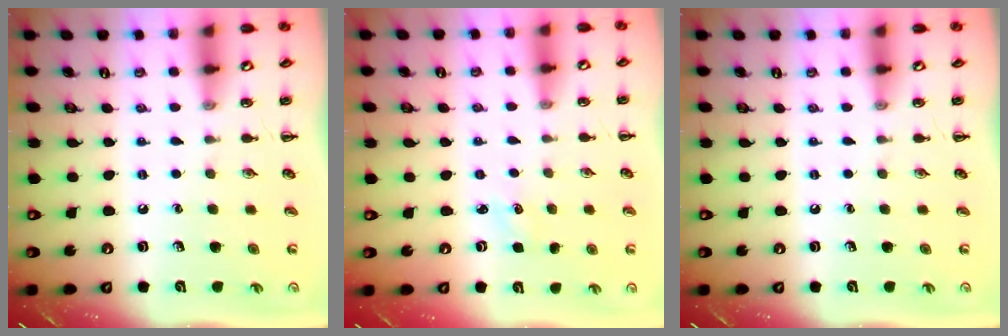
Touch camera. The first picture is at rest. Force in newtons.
{"total": 1.4, "press": 1.3, "slide": 0.4}
{"total": 0.0}